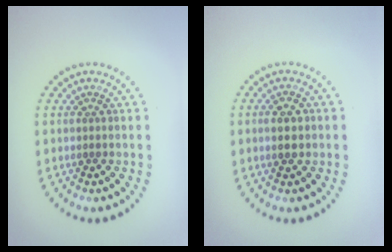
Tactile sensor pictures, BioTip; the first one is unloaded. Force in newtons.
{"total": 2.7, "press": 2.7, "slide": 0.2}